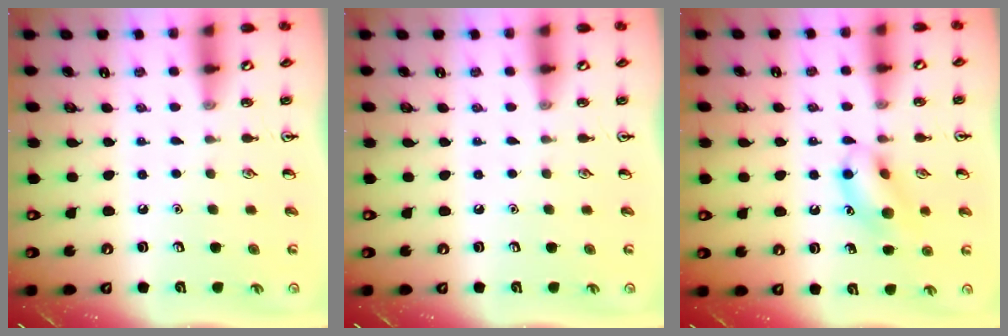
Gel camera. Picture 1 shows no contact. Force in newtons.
{"total": 0.0}
{"total": 12.1, "press": 11.9, "slide": 2.0}